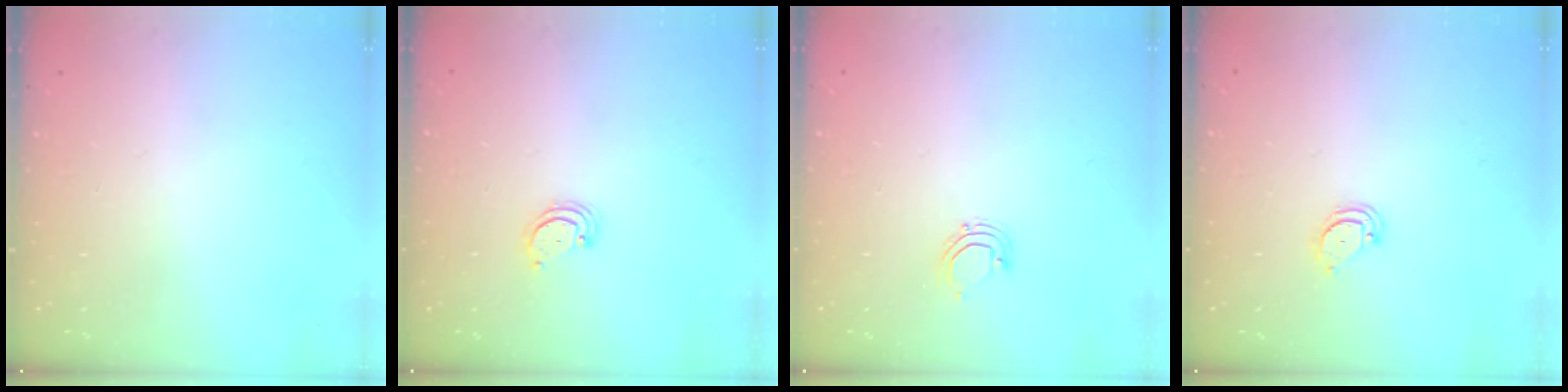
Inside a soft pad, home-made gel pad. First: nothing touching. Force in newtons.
{"total": 2.5, "press": 2.5, "slide": 0.3}
{"total": 3.4, "press": 3.3, "slide": 0.8}
{"total": 2.6, "press": 2.6, "slide": 0.2}